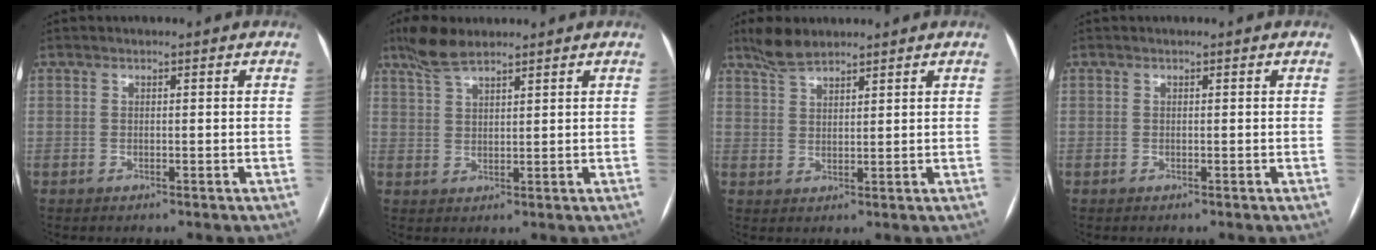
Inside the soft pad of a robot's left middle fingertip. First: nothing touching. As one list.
[{"total": 5.2, "force": [4.2, 1.1, 2.7], "torque": [-0.065, 0.016, 0.084]}, {"total": 4.3, "force": [3.8, 1.0, 1.7], "torque": [-0.043, 0.012, 0.075]}, {"total": 0.0}]